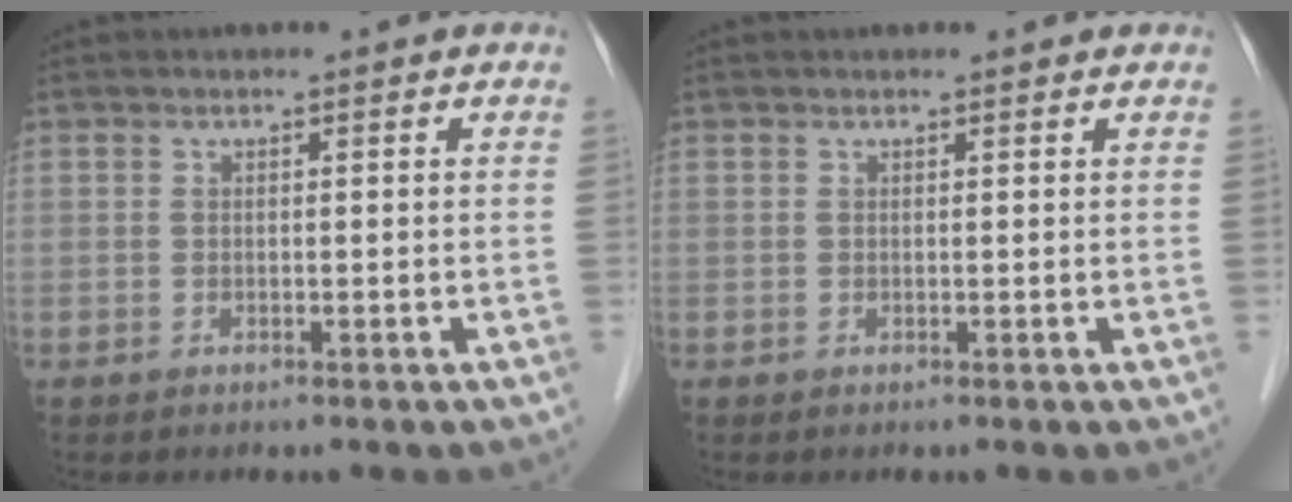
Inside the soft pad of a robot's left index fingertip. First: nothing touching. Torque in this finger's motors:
{"motor_torque": [0.21, -0.06, -0.01, -0.01]}